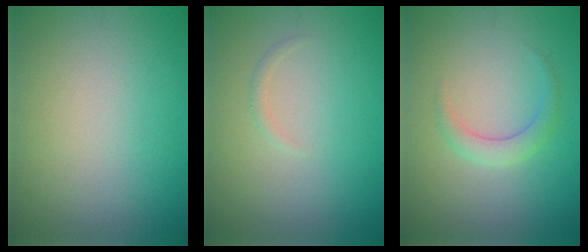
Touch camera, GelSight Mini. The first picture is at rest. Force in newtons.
{"total": 0.6, "press": 0.6, "slide": 0.0}
{"total": 1.9, "press": 1.9, "slide": 0.1}